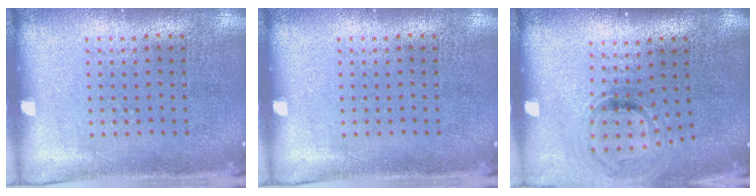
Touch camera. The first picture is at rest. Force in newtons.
{"total": 0.0}
{"total": 1.0, "press": 0.9, "slide": 0.4}